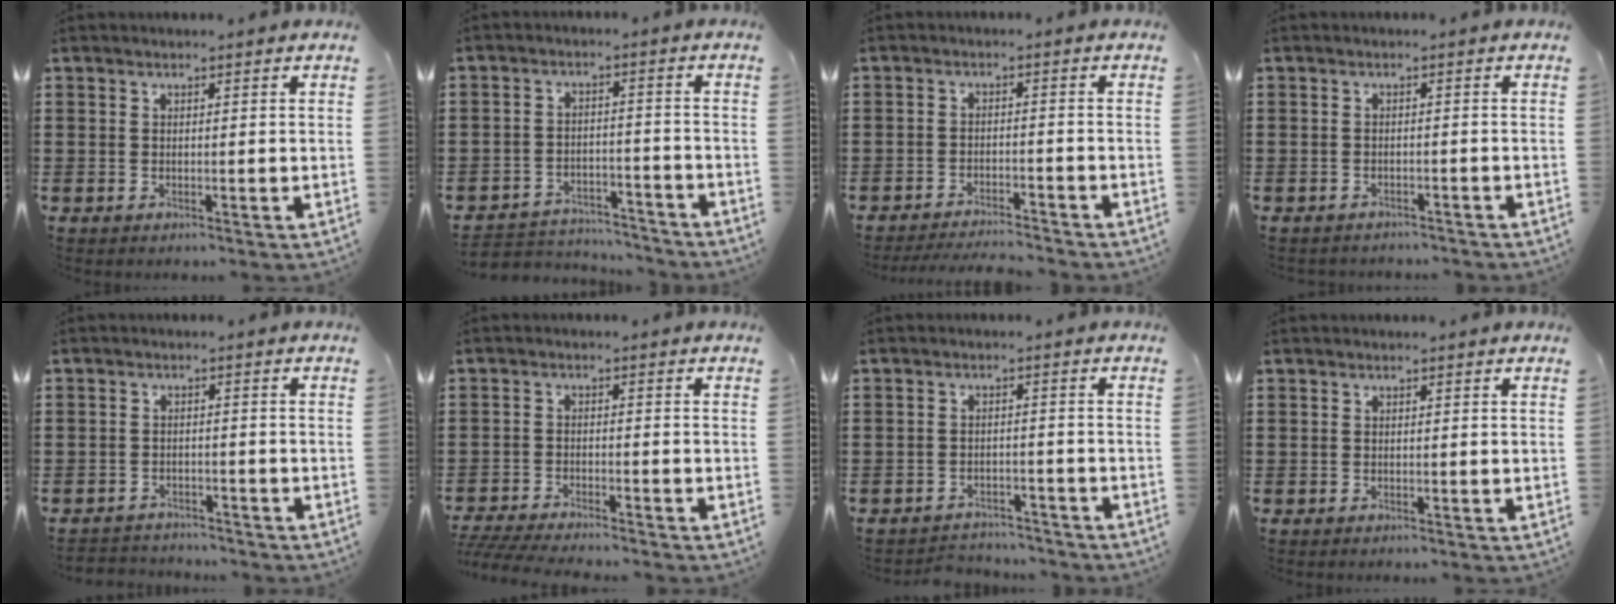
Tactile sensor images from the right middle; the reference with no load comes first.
{"total": 4.2, "force": [-4.1, 1.1, -0.1], "torque": [-0.011, 0.005, -0.090]}
{"total": 3.4, "force": [-3.4, 0.0, 0.5], "torque": [-0.010, 0.001, -0.070]}
{"total": 1.3, "force": [-1.3, 0.2, -0.1], "torque": [-0.004, 0.003, -0.029]}
{"total": 2.5, "force": [-2.4, 0.6, -0.4], "torque": [-0.001, 0.001, -0.055]}
{"total": 3.8, "force": [-3.7, 0.0, 0.8], "torque": [-0.028, -0.008, -0.081]}
{"total": 2.9, "force": [-2.8, 0.5, -0.2], "torque": [-0.005, 0.000, -0.062]}
{"total": 0.0}